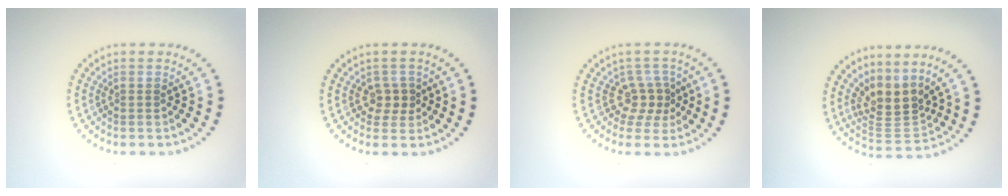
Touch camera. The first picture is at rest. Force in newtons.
{"total": 1.8, "press": 1.7, "slide": 0.7}
{"total": 2.5, "press": 1.7, "slide": 1.8}
{"total": 3.5, "press": 2.6, "slide": 2.4}